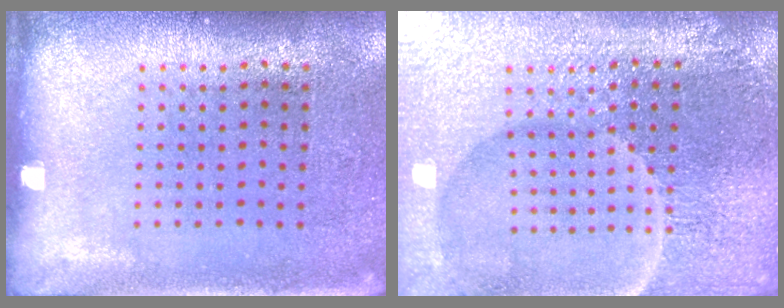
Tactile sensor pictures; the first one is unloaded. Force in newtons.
{"total": 6.8, "press": 6.0, "slide": 3.0}